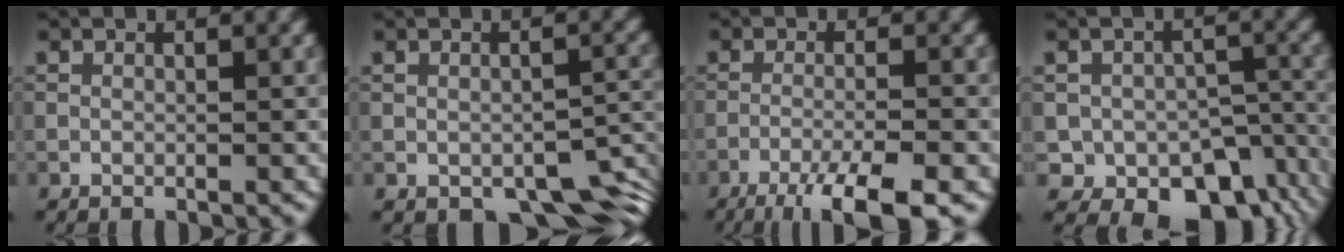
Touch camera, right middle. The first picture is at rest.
{"total": 5.8, "force": [-3.1, 3.0, 3.9], "torque": [-0.041, -0.019, -0.030]}
{"total": 6.6, "force": [-4.2, 1.1, 4.9], "torque": [-0.072, 0.000, -0.075]}
{"total": 8.8, "force": [-3.8, 6.2, 5.0], "torque": [-0.063, -0.033, -0.038]}